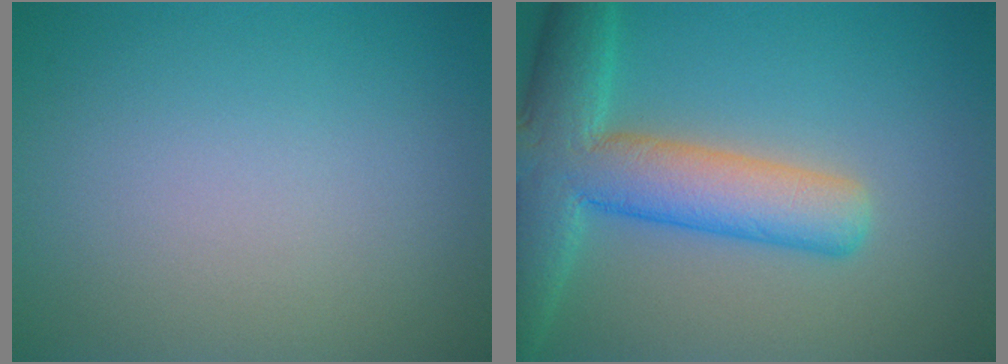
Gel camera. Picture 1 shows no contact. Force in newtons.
{"total": 8.5, "press": 8.5, "slide": 0.5}